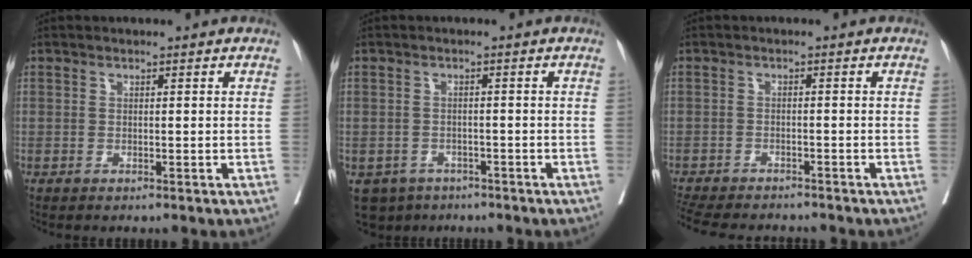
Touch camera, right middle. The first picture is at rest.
{"total": 4.9, "force": [-3.3, 3.5, 0.6], "torque": [-0.008, 0.002, -0.048]}
{"total": 12.0, "force": [-10.7, 2.9, 4.6], "torque": [-0.098, -0.013, -0.151]}